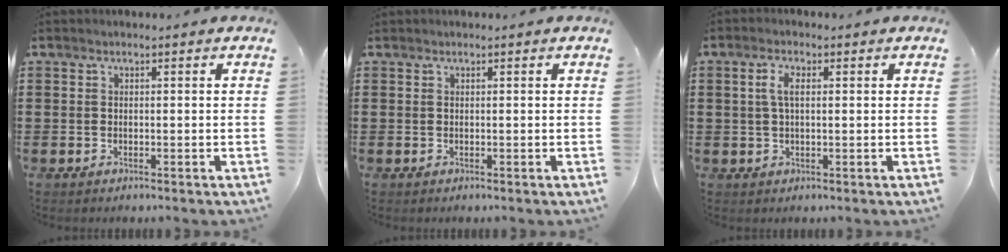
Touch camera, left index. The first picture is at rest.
{"total": 0.0}
{"total": 3.3, "force": [0.6, 1.4, 3.0], "torque": [-0.069, 0.006, 0.006]}